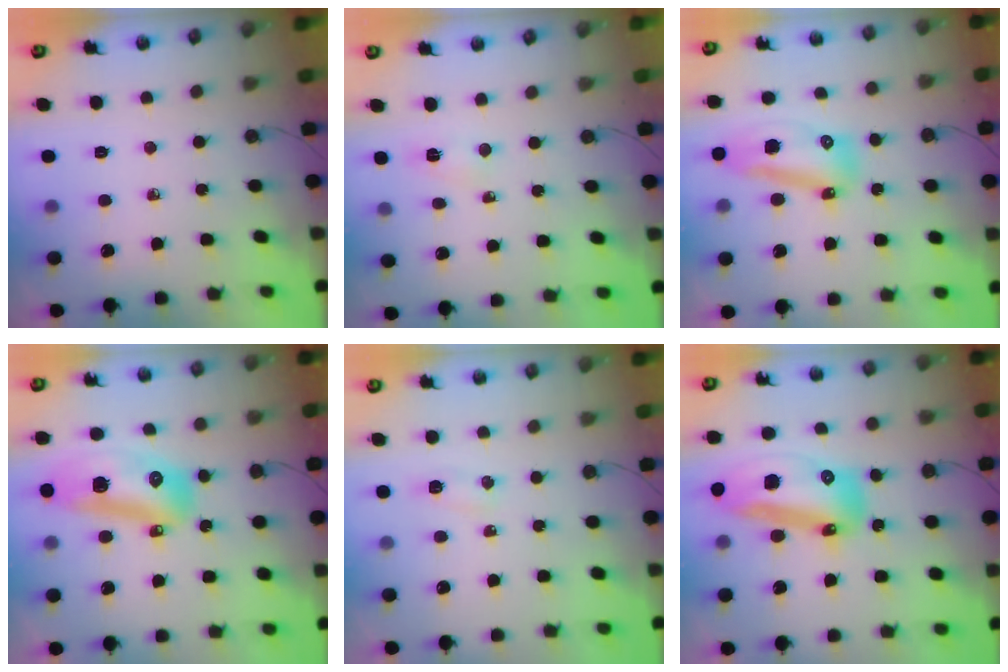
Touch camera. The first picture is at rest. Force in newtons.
{"total": 2.7, "press": 2.4, "slide": 1.1}
{"total": 11.2, "press": 11.1, "slide": 1.2}
{"total": 15.9, "press": 15.8, "slide": 2.0}
{"total": 4.2, "press": 4.1, "slide": 0.6}
{"total": 18.9, "press": 18.8, "slide": 2.3}